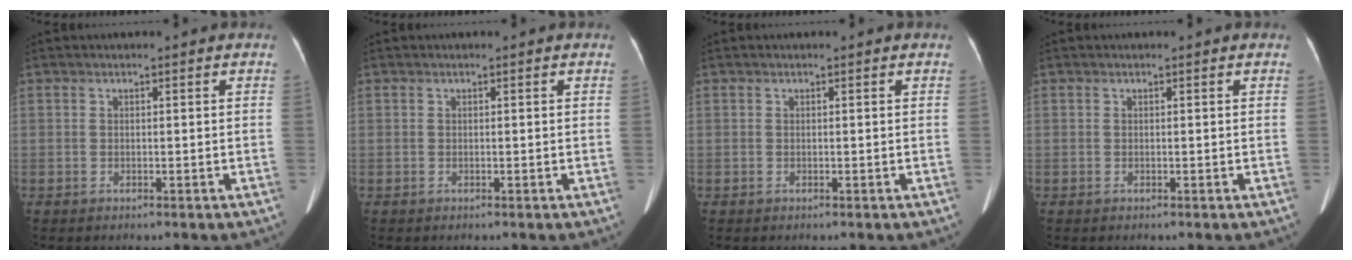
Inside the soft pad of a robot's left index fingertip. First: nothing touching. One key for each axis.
{"total": 0.0}
{"total": 0.0}
{"total": 0.0}